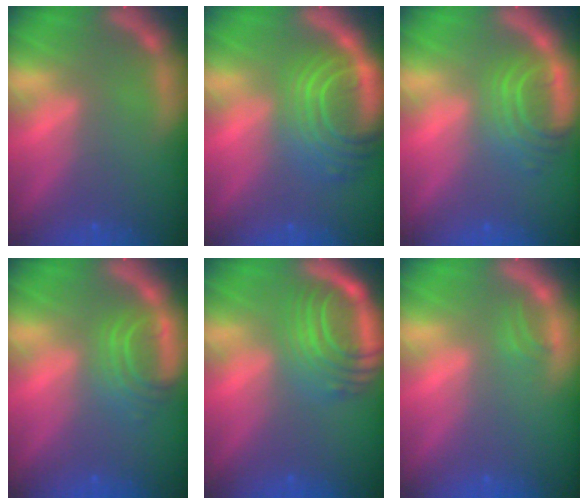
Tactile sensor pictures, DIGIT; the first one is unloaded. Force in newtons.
{"total": 9.5}
{"total": 5.0}
{"total": 4.0}
{"total": 8.1}
{"total": 0.9}